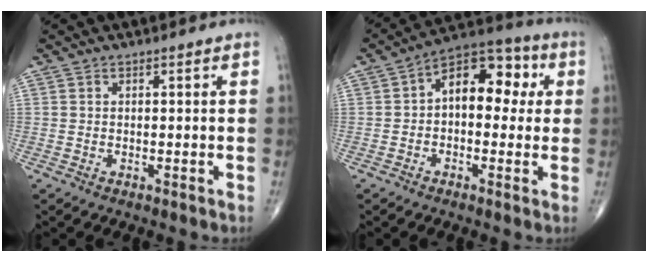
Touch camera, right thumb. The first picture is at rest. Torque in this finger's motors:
{"motor_torque": [0.26, 0.47, 0.41, 0.02, 0.11]}